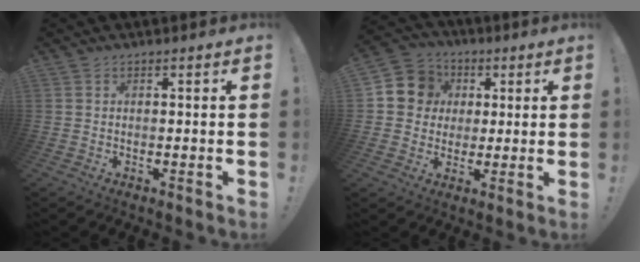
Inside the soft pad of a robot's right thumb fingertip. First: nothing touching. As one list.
[{"total": 10.2, "force": [2.0, 9.6, 2.7], "torque": [-0.041, 0.004, 0.045]}]